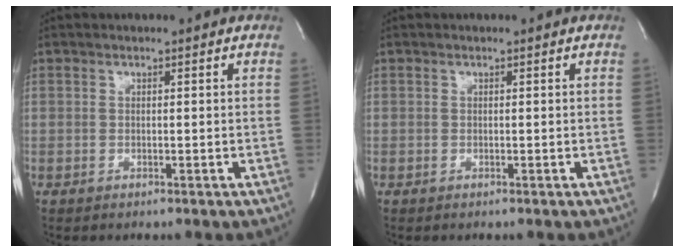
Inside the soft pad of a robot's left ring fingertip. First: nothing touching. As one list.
[{"total": 0.0}]